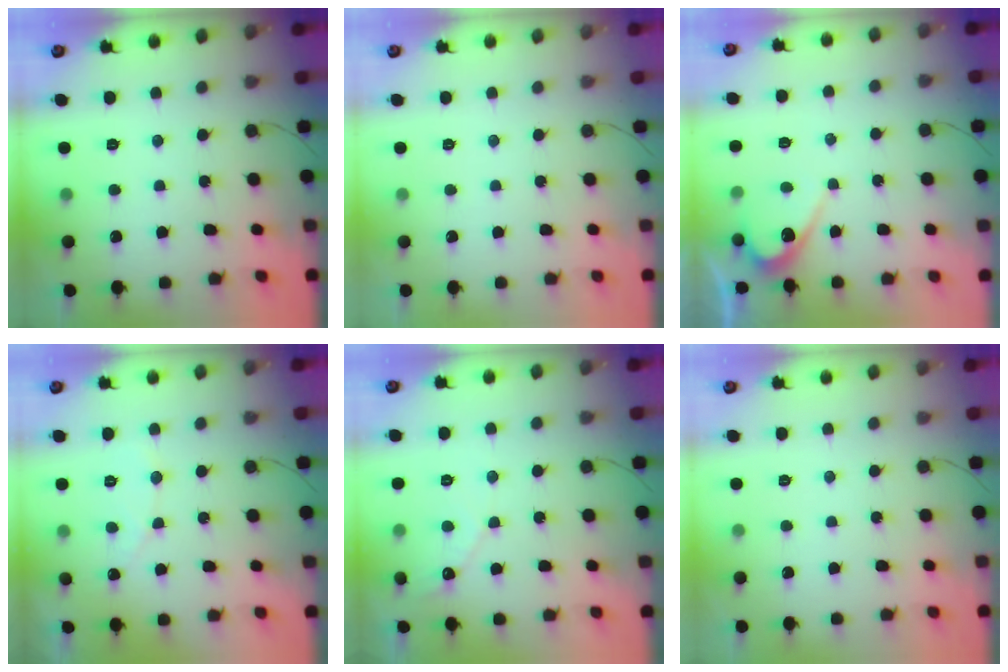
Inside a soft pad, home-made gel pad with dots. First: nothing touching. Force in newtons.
{"total": 0.0}
{"total": 5.8, "press": 5.8, "slide": 0.4}
{"total": 4.5, "press": 4.5, "slide": 0.3}
{"total": 4.0, "press": 3.9, "slide": 0.2}
{"total": 0.0}